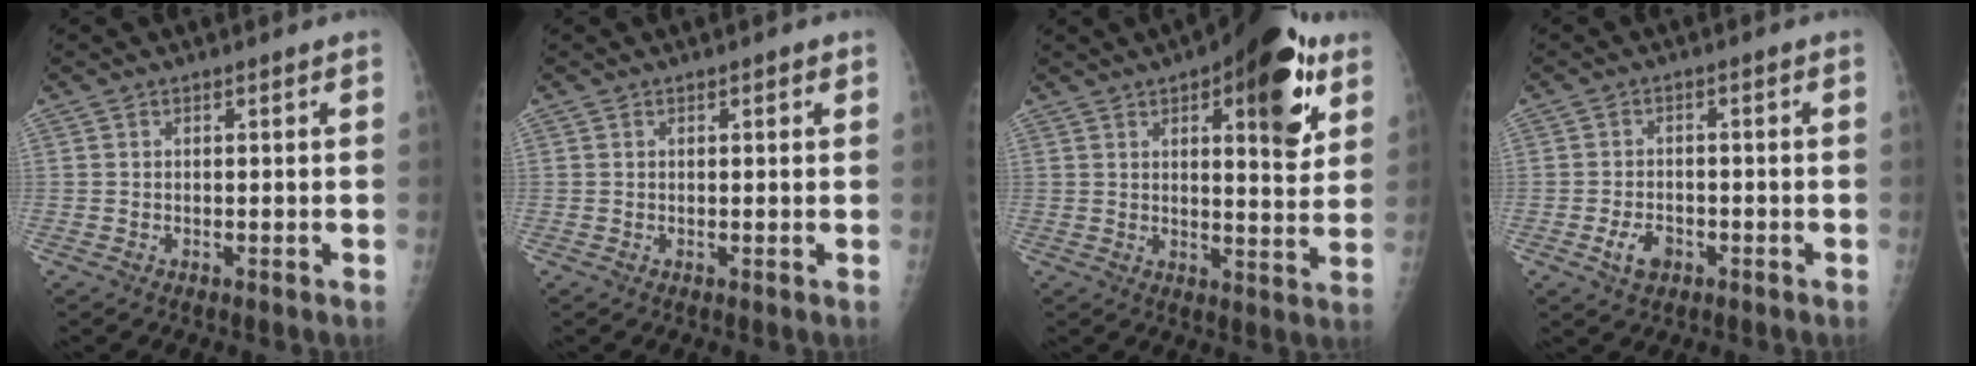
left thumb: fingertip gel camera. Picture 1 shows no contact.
{"total": 1.0, "force": [0.5, 0.4, 0.7], "torque": [-0.006, 0.001, 0.005]}
{"total": 17.0, "force": [8.0, 6.3, 13.6], "torque": [-0.140, -0.026, 0.102]}
{"total": 4.1, "force": [-1.9, 2.7, 2.5], "torque": [-0.038, 0.009, -0.031]}